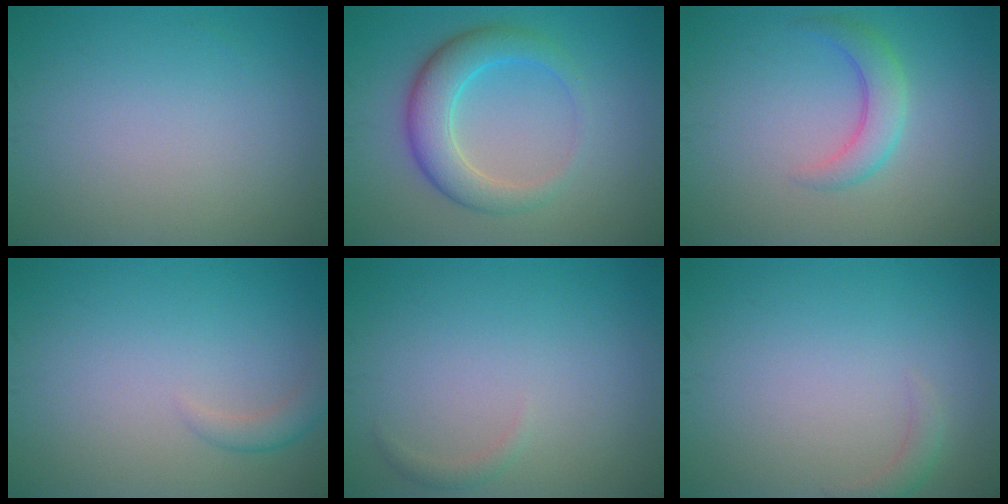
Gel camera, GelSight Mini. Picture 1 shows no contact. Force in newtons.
{"total": 5.1, "press": 5.1, "slide": 0.2}
{"total": 2.9, "press": 2.9, "slide": 0.1}
{"total": 1.5, "press": 1.5, "slide": 0.1}
{"total": 0.8, "press": 0.8, "slide": 0.0}
{"total": 1.2, "press": 1.1, "slide": 0.2}